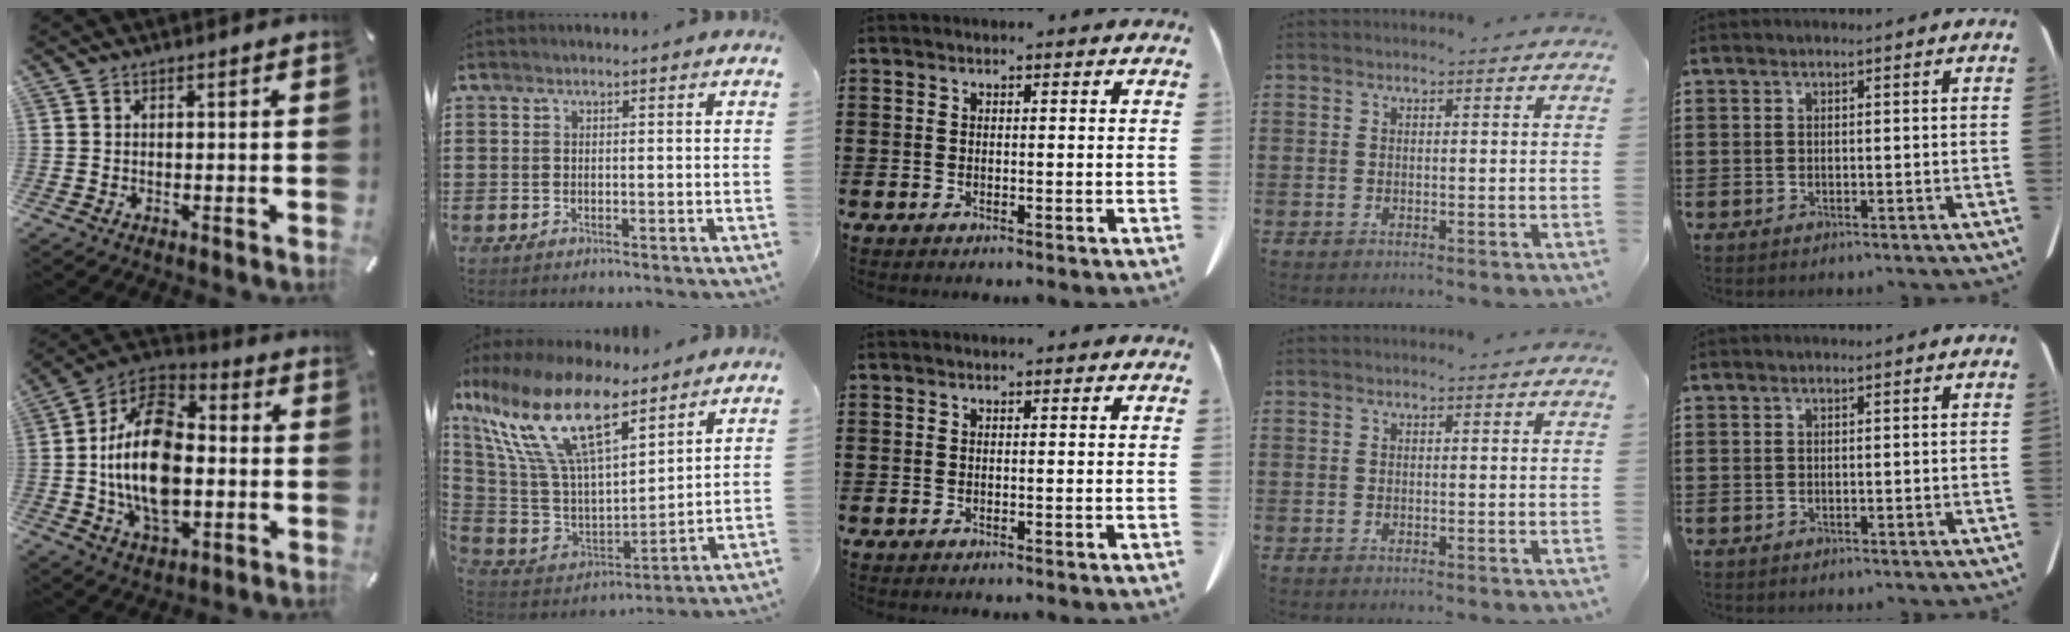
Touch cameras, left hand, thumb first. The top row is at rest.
{"thumb": {"total": 19.5, "force": [-2.3, 12.4, 14.9], "torque": [-0.312, 0.009, -0.048]}, "index": {"total": 17.9, "force": [10.1, 6.8, 13.0], "torque": [-0.302, -0.053, 0.174]}}